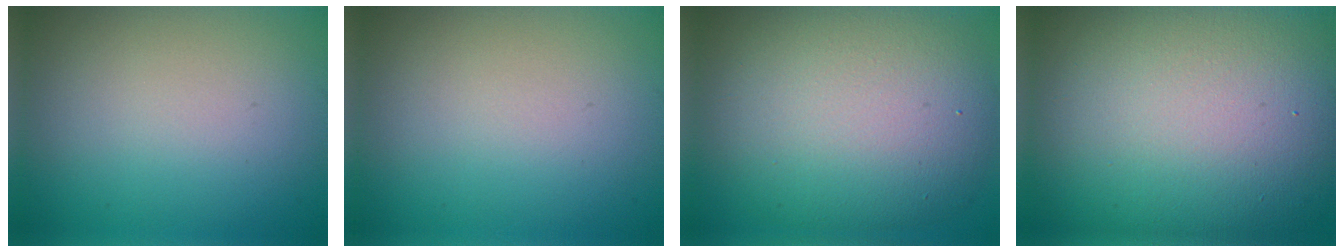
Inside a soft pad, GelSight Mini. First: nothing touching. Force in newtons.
{"total": 0.0}
{"total": 11.2, "press": 11.2, "slide": 0.4}
{"total": 19.4, "press": 19.4, "slide": 1.2}